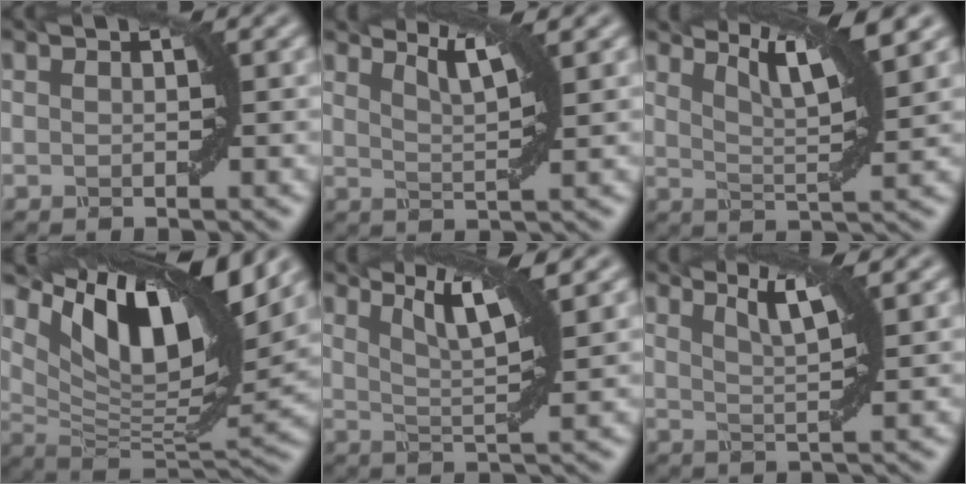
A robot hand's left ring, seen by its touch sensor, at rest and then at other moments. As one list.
[{"total": 3.2, "force": [2.2, 0.7, 2.2], "torque": [-0.036, 0.004, 0.037]}, {"total": 6.0, "force": [4.0, 1.2, 4.4], "torque": [-0.065, 0.009, 0.068]}, {"total": 12.5, "force": [6.7, 4.7, 9.5], "torque": [-0.165, 0.004, 0.129]}, {"total": 5.1, "force": [2.8, 1.1, 4.1], "torque": [-0.065, 0.008, 0.049]}, {"total": 3.2, "force": [1.8, 0.6, 2.6], "torque": [-0.040, 0.005, 0.034]}]